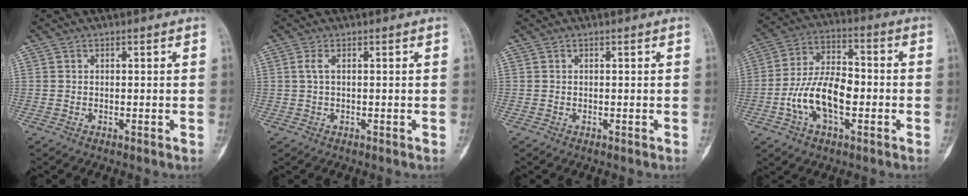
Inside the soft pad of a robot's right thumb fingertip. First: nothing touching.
{"total": 1.4, "force": [0.3, 0.4, 1.3], "torque": [-0.041, 0.006, 0.009]}
{"total": 0.0}
{"total": 13.8, "force": [-3.2, 7.5, 11.1], "torque": [-0.202, 0.035, -0.060]}